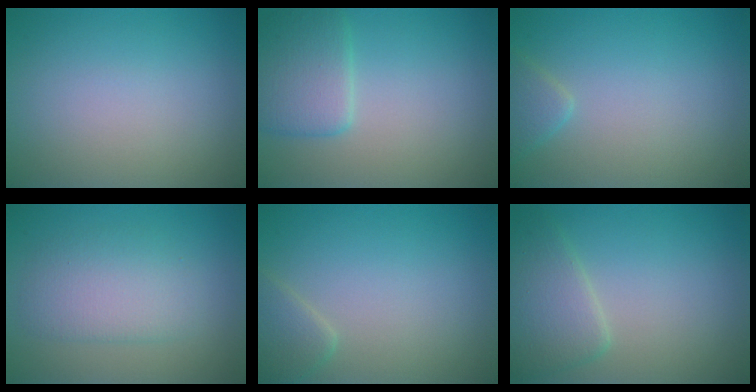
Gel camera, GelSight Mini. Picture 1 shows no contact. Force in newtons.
{"total": 3.7, "press": 3.7, "slide": 0.1}
{"total": 1.5, "press": 1.5, "slide": 0.2}
{"total": 3.5, "press": 3.5, "slide": 0.3}
{"total": 1.9, "press": 1.9, "slide": 0.1}
{"total": 3.5, "press": 3.5, "slide": 0.1}